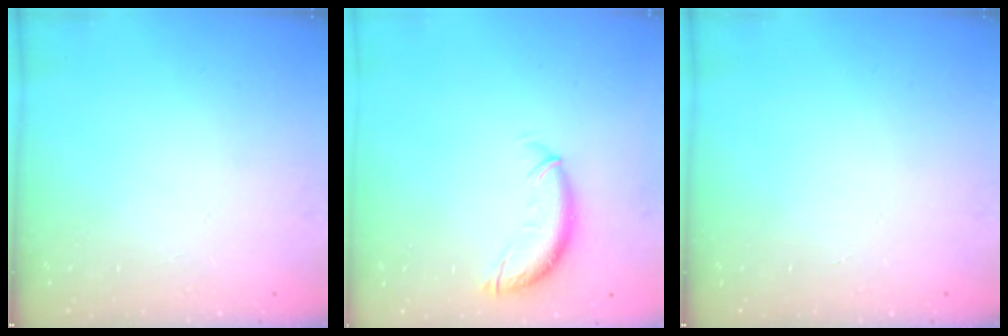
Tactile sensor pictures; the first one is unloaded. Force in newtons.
{"total": 9.9, "press": 9.8, "slide": 1.4}
{"total": 0.0}